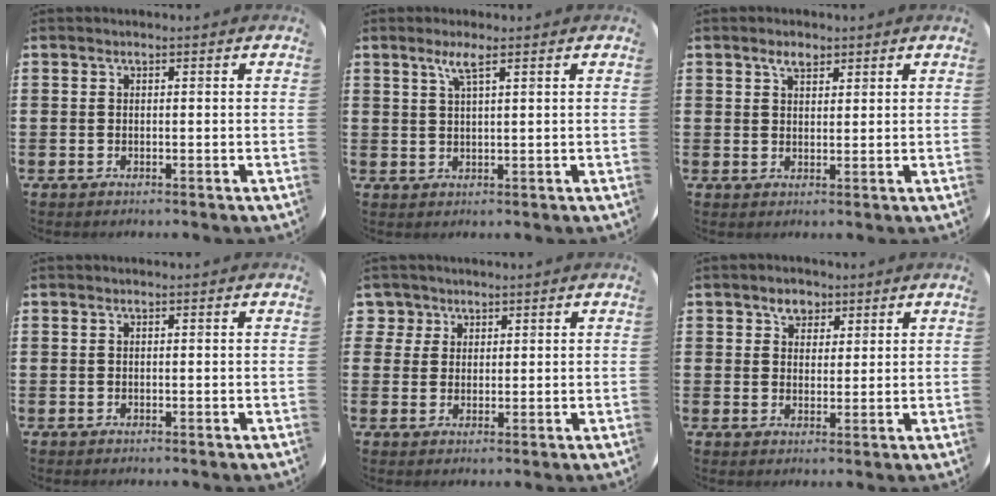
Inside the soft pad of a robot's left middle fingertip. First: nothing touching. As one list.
[{"total": 2.5, "force": [1.6, 0.1, 2.0], "torque": [-0.042, 0.003, 0.026]}, {"total": 2.3, "force": [1.8, 1.1, 1.0], "torque": [-0.013, 0.002, 0.032]}, {"total": 0.0}, {"total": 2.8, "force": [1.8, 2.1, 0.3], "torque": [-0.006, 0.006, 0.034]}, {"total": 3.0, "force": [2.2, 1.9, 0.5], "torque": [0.000, 0.002, 0.038]}]